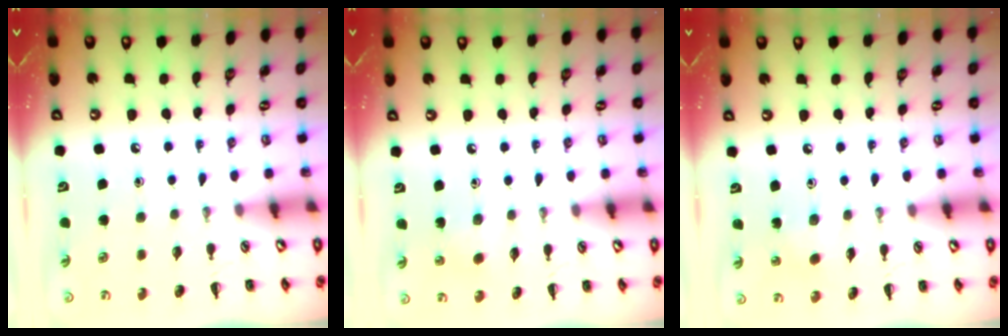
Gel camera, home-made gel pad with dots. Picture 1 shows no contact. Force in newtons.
{"total": 3.2, "press": 3.1, "slide": 1.0}
{"total": 2.8, "press": 2.7, "slide": 0.9}